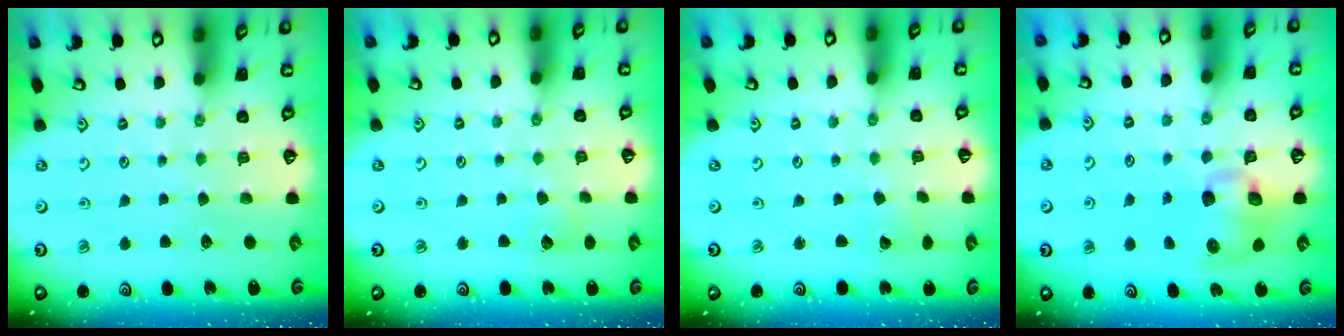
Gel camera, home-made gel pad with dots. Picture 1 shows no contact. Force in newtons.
{"total": 4.6, "press": 4.5, "slide": 0.5}
{"total": 2.7, "press": 2.7, "slide": 0.2}
{"total": 9.7, "press": 9.6, "slide": 1.3}